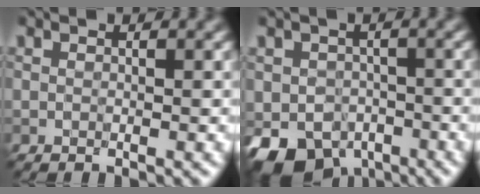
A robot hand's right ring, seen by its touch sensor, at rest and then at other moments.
{"total": 7.6, "force": [-4.1, 5.8, 3.0], "torque": [-0.042, -0.028, -0.062]}